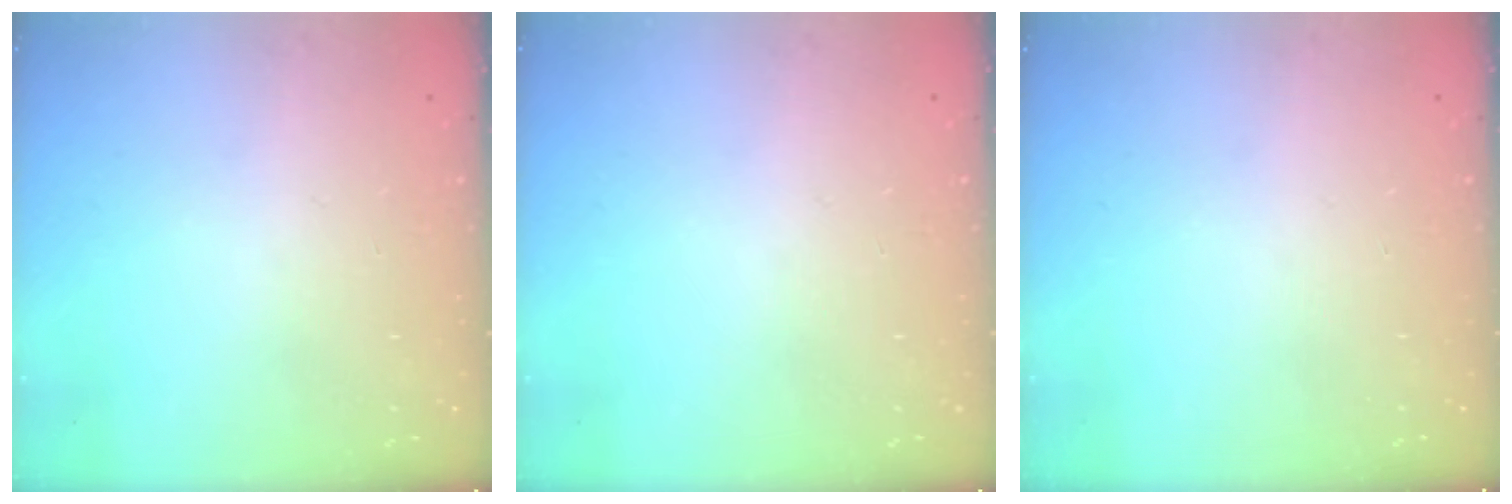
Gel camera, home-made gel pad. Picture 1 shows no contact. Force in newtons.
{"total": 0.0}
{"total": 0.0}